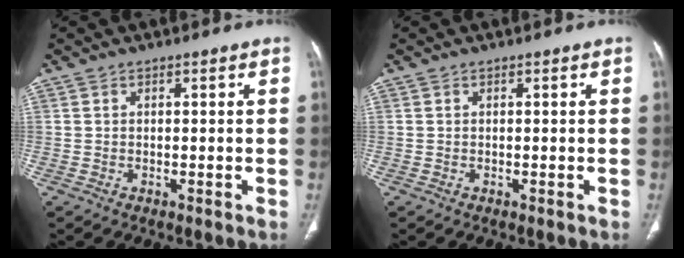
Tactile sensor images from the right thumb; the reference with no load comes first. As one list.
[{"total": 0.0}]